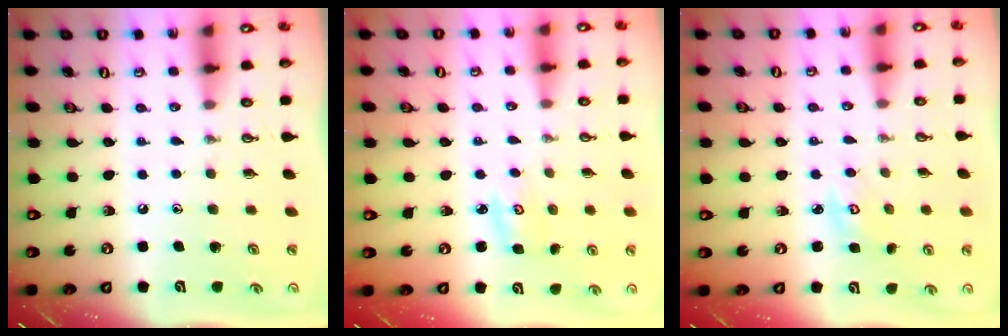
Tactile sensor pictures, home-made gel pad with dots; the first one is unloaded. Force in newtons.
{"total": 2.6, "press": 2.6, "slide": 0.3}
{"total": 2.9, "press": 2.9, "slide": 0.1}